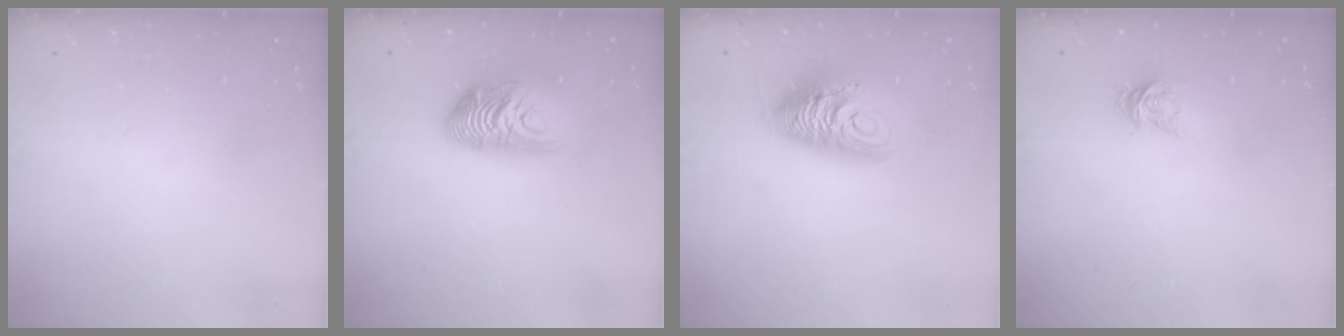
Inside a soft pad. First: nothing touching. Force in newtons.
{"total": 11.8, "press": 11.8, "slide": 0.3}
{"total": 11.8, "press": 11.7, "slide": 1.2}
{"total": 3.7, "press": 3.7, "slide": 0.4}